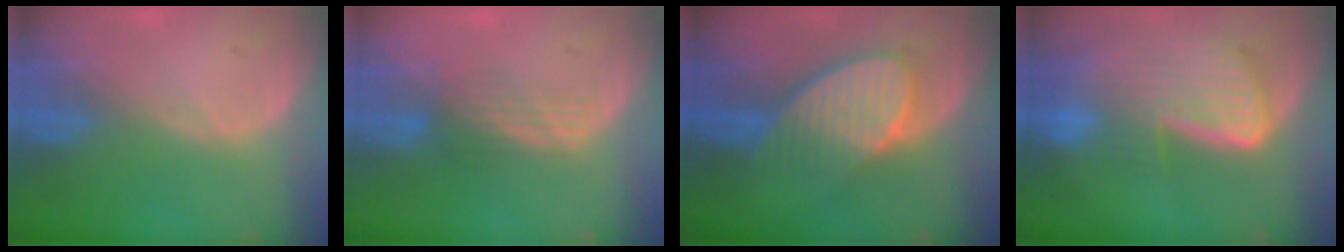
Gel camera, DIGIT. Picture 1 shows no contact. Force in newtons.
{"total": 3.4, "press": 2.9, "slide": 1.9}
{"total": 8.1, "press": 7.6, "slide": 2.8}
{"total": 9.1, "press": 7.9, "slide": 4.3}